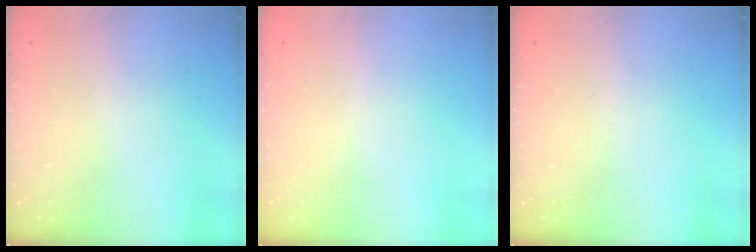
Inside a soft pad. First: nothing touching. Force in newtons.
{"total": 0.0}
{"total": 0.0}